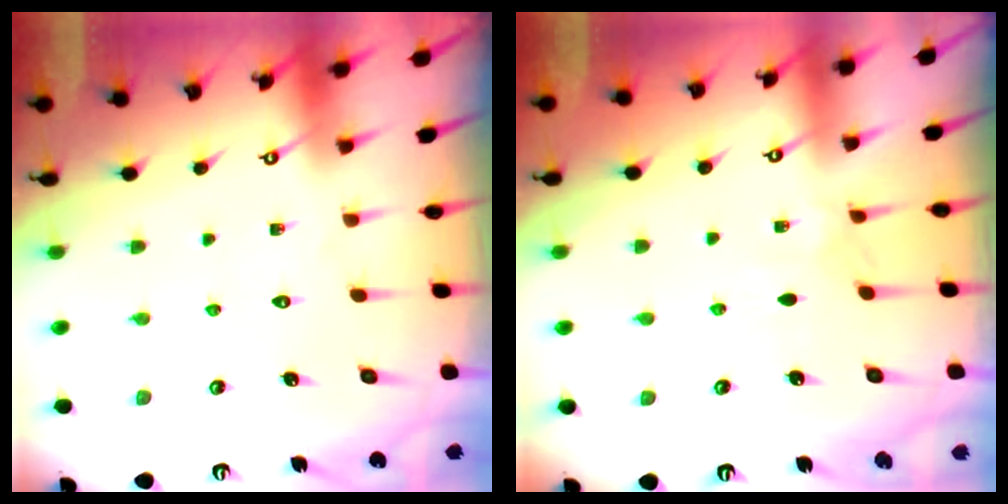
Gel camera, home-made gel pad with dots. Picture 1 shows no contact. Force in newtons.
{"total": 2.9, "press": 2.9, "slide": 0.5}